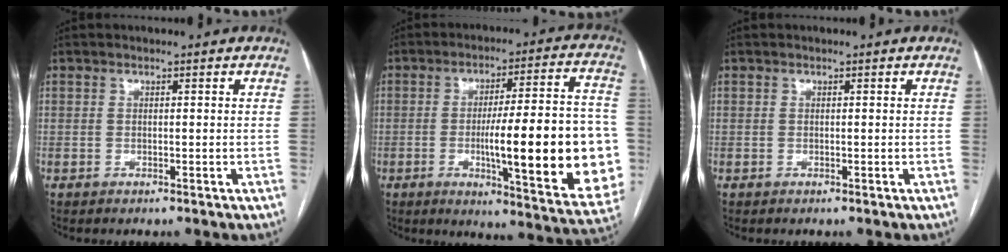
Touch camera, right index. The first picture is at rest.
{"total": 23.7, "force": [-3.8, 3.4, 23.2], "torque": [-0.254, 0.011, -0.042]}
{"total": 0.0}